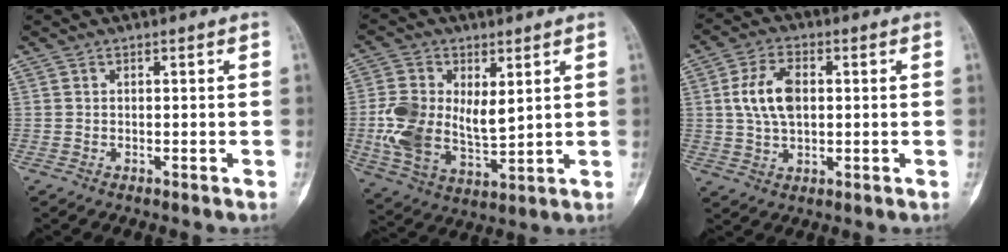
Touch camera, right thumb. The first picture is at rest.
{"total": 13.6, "force": [1.9, 8.2, 10.6], "torque": [-0.194, -0.014, 0.043]}
{"total": 8.8, "force": [1.2, 5.2, 7.1], "torque": [-0.132, 0.005, 0.023]}